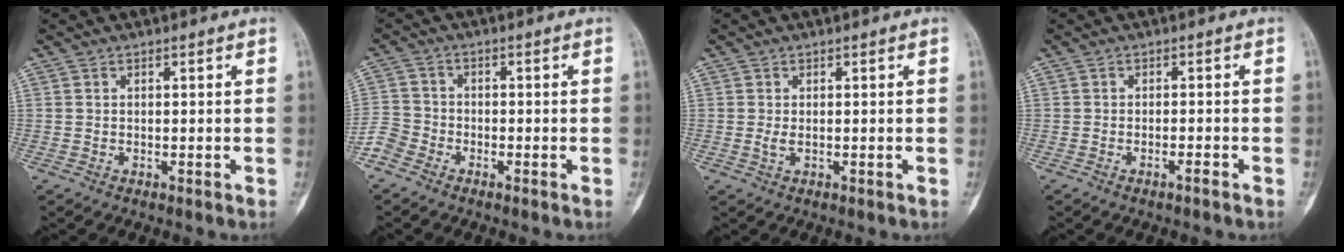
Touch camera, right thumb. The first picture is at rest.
{"total": 3.9, "force": [-3.0, 2.4, 0.7], "torque": [-0.008, 0.007, -0.073]}
{"total": 1.1, "force": [0.0, 0.5, 1.0], "torque": [-0.026, -0.004, 0.003]}
{"total": 1.5, "force": [-1.0, 0.2, 1.0], "torque": [-0.019, 0.007, -0.019]}